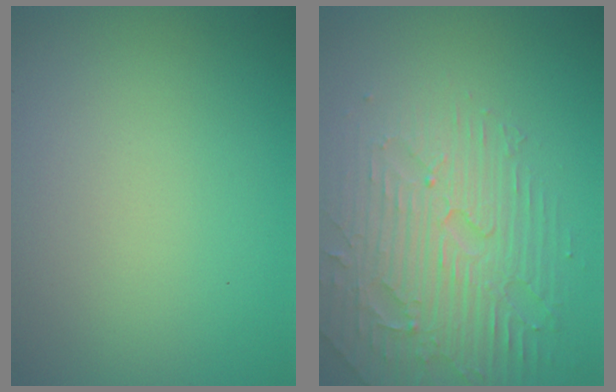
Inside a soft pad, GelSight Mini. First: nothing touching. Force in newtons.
{"total": 4.8, "press": 4.7, "slide": 1.1}